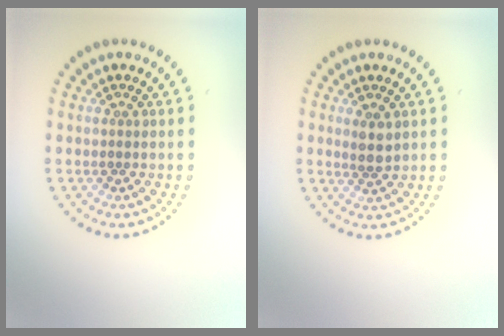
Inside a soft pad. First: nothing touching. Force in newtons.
{"total": 1.8, "press": 1.6, "slide": 0.9}